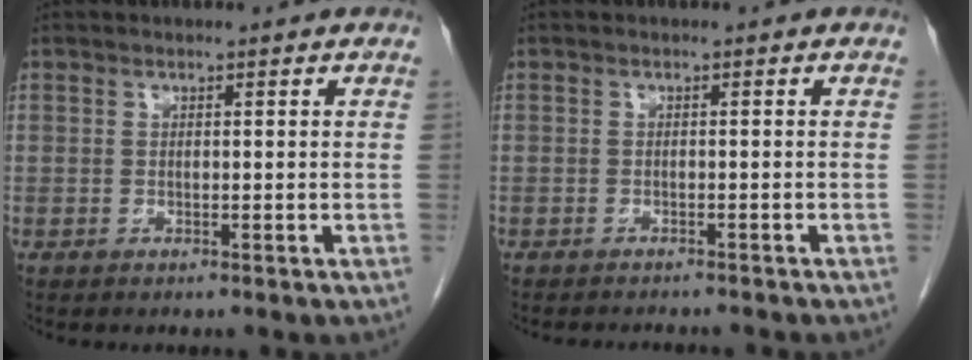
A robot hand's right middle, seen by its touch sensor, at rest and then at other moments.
{"total": 5.8, "force": [-5.4, 0.8, 1.9], "torque": [-0.017, -0.007, -0.064]}